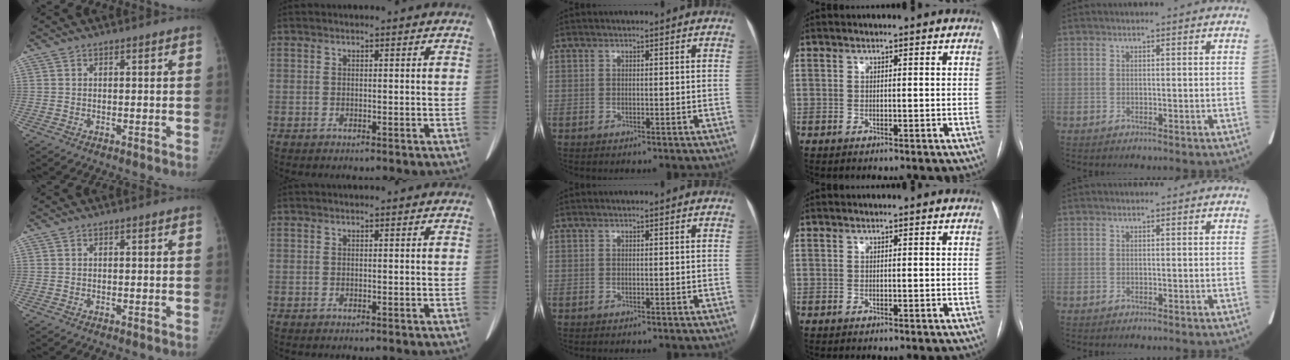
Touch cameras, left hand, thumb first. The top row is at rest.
{}